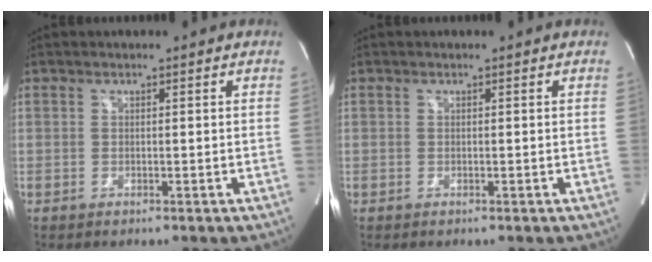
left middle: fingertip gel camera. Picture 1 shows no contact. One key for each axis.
{"total": 0.0}